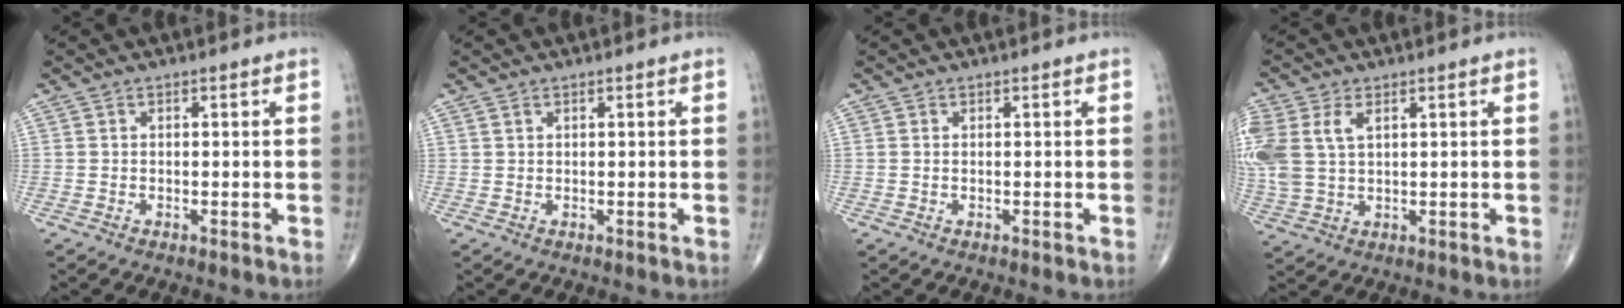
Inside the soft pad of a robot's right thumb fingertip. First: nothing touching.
{"total": 0.5, "force": [0.4, 0.3, 0.2], "torque": [-0.004, 0.001, 0.008]}
{"total": 0.0}
{"total": 11.3, "force": [3.1, 7.0, 8.2], "torque": [-0.219, 0.008, 0.071]}